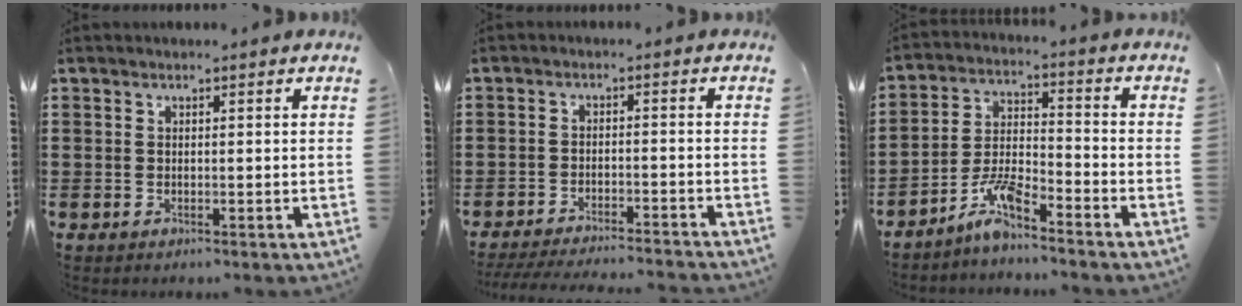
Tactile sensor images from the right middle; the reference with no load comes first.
{"total": 4.0, "force": [-3.9, -0.1, 0.9], "torque": [-0.022, -0.005, -0.080]}
{"total": 6.8, "force": [-5.5, 0.9, 4.0], "torque": [-0.094, -0.009, -0.106]}